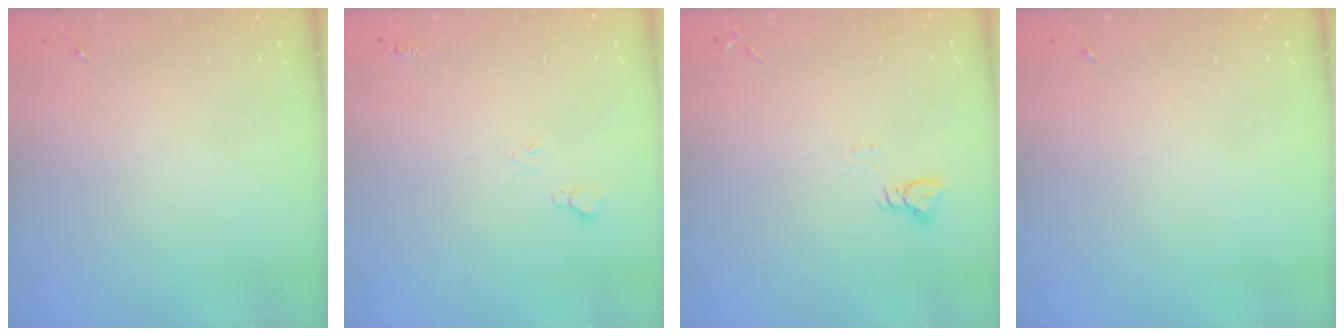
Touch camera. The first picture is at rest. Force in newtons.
{"total": 5.0, "press": 5.0, "slide": 0.6}
{"total": 2.9, "press": 2.9, "slide": 0.2}
{"total": 0.0}